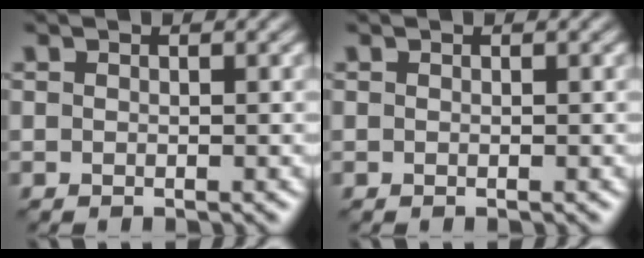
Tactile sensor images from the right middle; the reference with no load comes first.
{"total": 0.0}